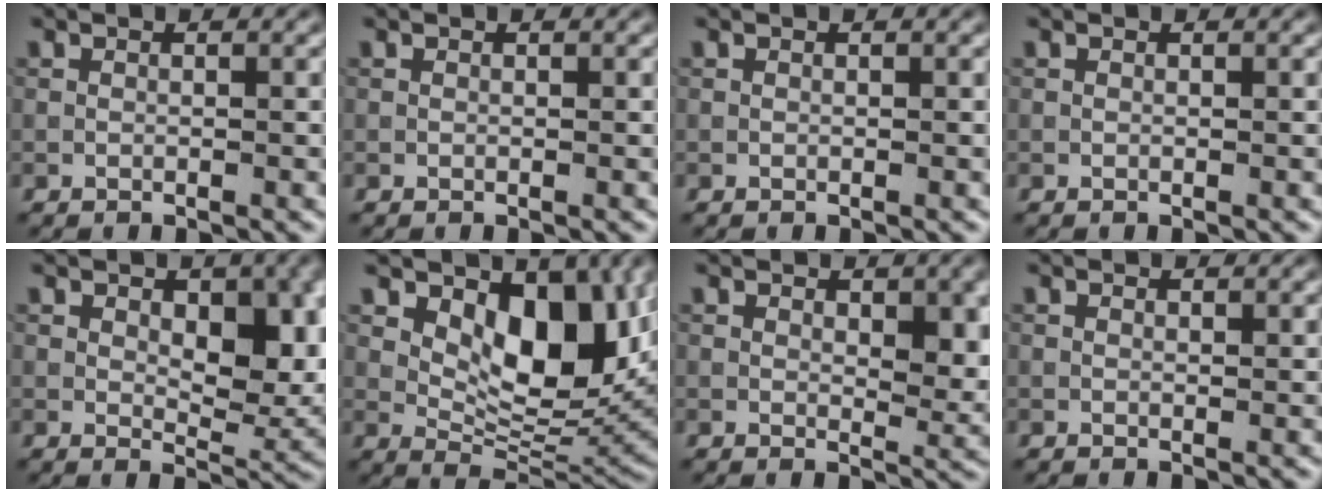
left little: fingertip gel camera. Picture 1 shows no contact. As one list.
[{"total": 0.0}, {"total": 0.0}, {"total": 0.0}, {"total": 7.9, "force": [1.4, 4.5, 6.3], "torque": [-0.086, -0.005, 0.027]}, {"total": 9.5, "force": [3.4, 5.3, 7.2], "torque": [-0.104, -0.015, 0.061]}, {"total": 4.3, "force": [1.2, 2.5, 3.3], "torque": [-0.040, -0.006, 0.025]}, {"total": 0.5, "force": [0.5, 0.2, 0.0], "torque": [0.001, 0.002, 0.011]}]